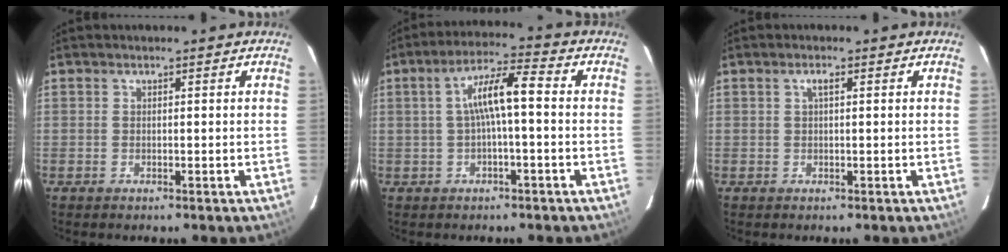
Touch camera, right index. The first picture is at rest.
{"total": 7.3, "force": [-0.3, 1.1, 7.2], "torque": [-0.137, 0.019, -0.001]}
{"total": 1.1, "force": [0.4, 0.3, 1.0], "torque": [-0.018, 0.005, 0.005]}